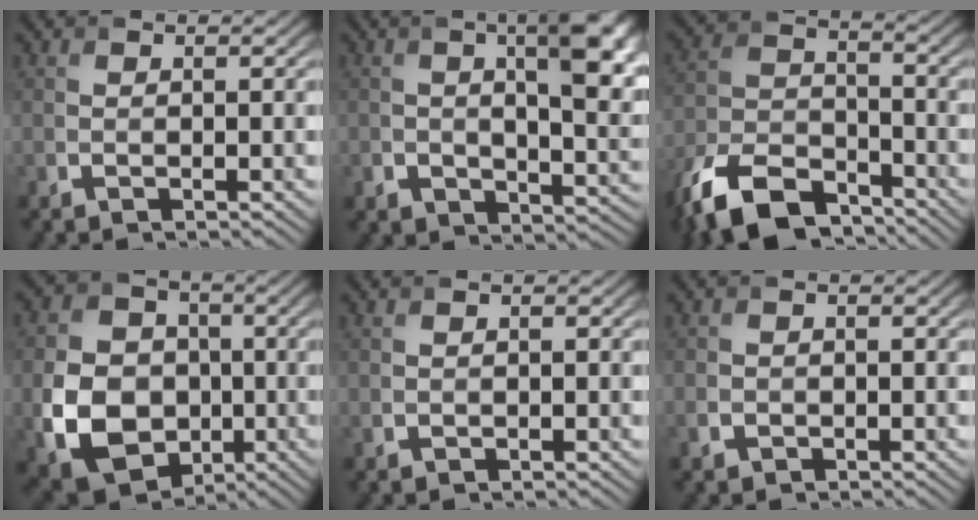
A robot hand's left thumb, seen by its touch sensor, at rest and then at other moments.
{"total": 10.7, "force": [1.5, 5.9, 8.8], "torque": [-0.131, -0.015, 0.034]}
{"total": 13.1, "force": [-9.8, 5.6, 6.6], "torque": [-0.142, -0.014, -0.195]}
{"total": 12.2, "force": [-2.7, 9.8, 6.8], "torque": [-0.156, -0.019, -0.058]}
{"total": 0.6, "force": [0.3, 0.5, 0.2], "torque": [-0.007, -0.002, 0.009]}
{"total": 1.4, "force": [-0.6, 1.2, 0.4], "torque": [-0.007, -0.007, -0.015]}